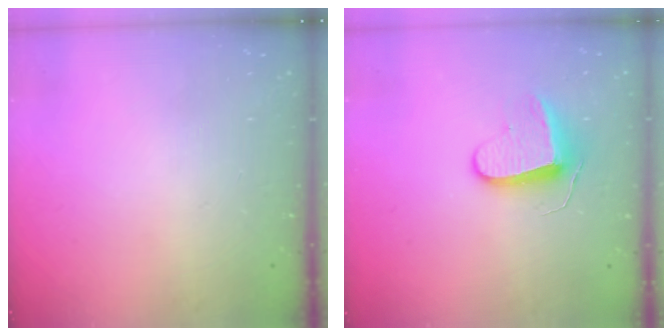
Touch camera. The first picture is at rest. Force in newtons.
{"total": 8.9, "press": 8.9, "slide": 0.7}